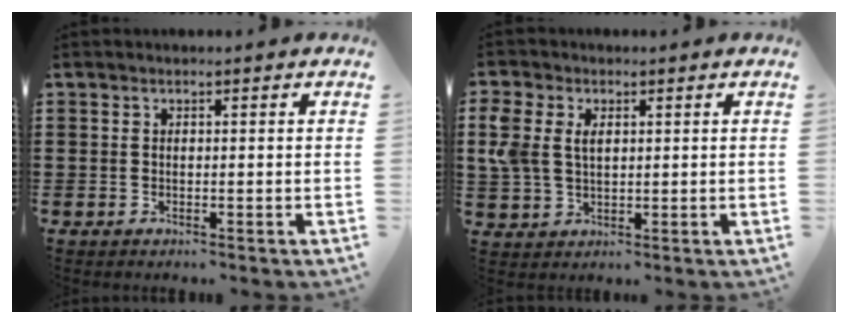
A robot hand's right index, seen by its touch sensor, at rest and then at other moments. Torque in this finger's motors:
{"motor_torque": [0.54, -0.06, 0.25, 0.12]}